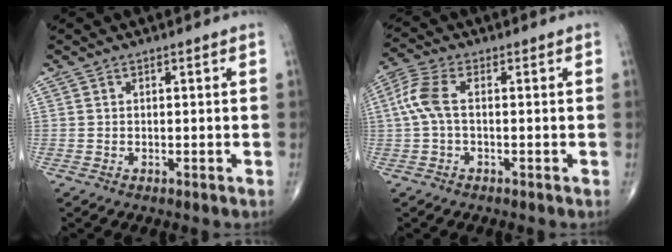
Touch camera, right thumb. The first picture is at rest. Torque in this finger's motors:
{"motor_torque": [-0.27, 0.42, 0.26, -0.26, 0.06]}